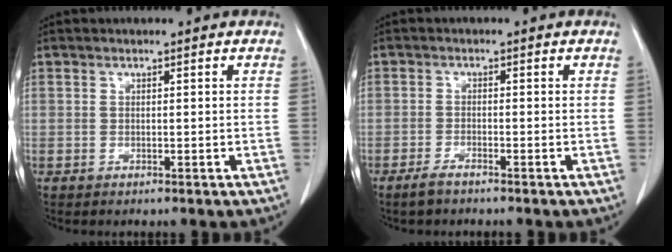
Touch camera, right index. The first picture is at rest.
{"total": 2.3, "force": [-1.9, 0.4, 1.3], "torque": [-0.031, -0.003, -0.036]}